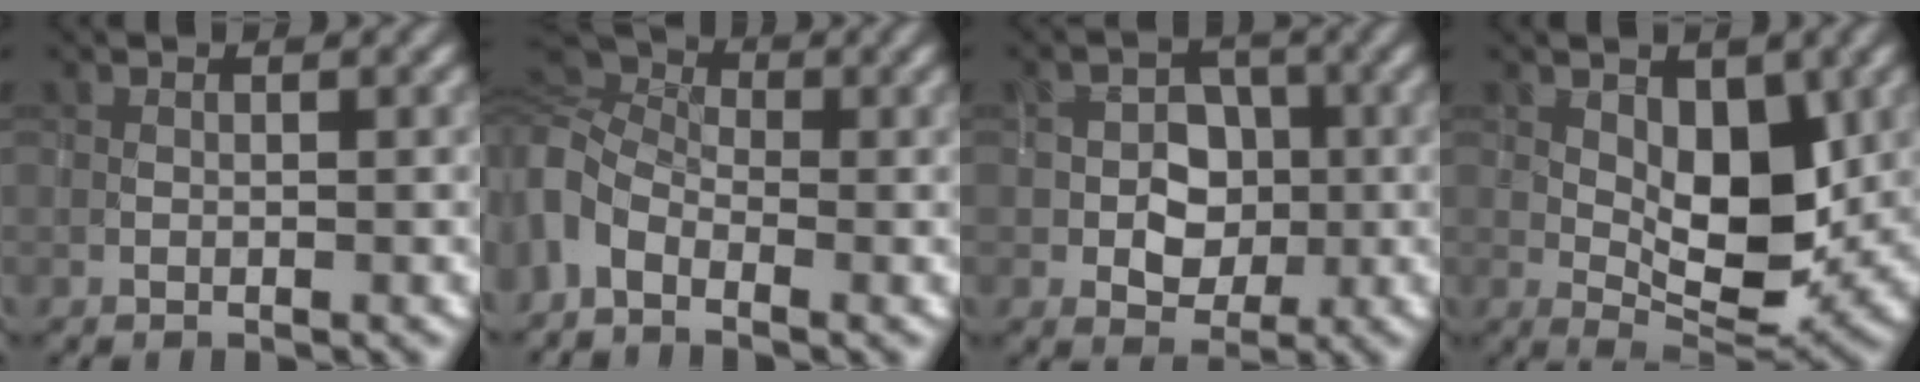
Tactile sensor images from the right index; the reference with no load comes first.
{"total": 6.0, "force": [-0.8, 4.0, 4.4], "torque": [-0.113, 0.003, -0.034]}
{"total": 4.9, "force": [-0.7, 3.8, 2.9], "torque": [-0.020, -0.001, -0.022]}
{"total": 6.1, "force": [1.0, 3.4, 4.9], "torque": [-0.075, -0.013, 0.024]}